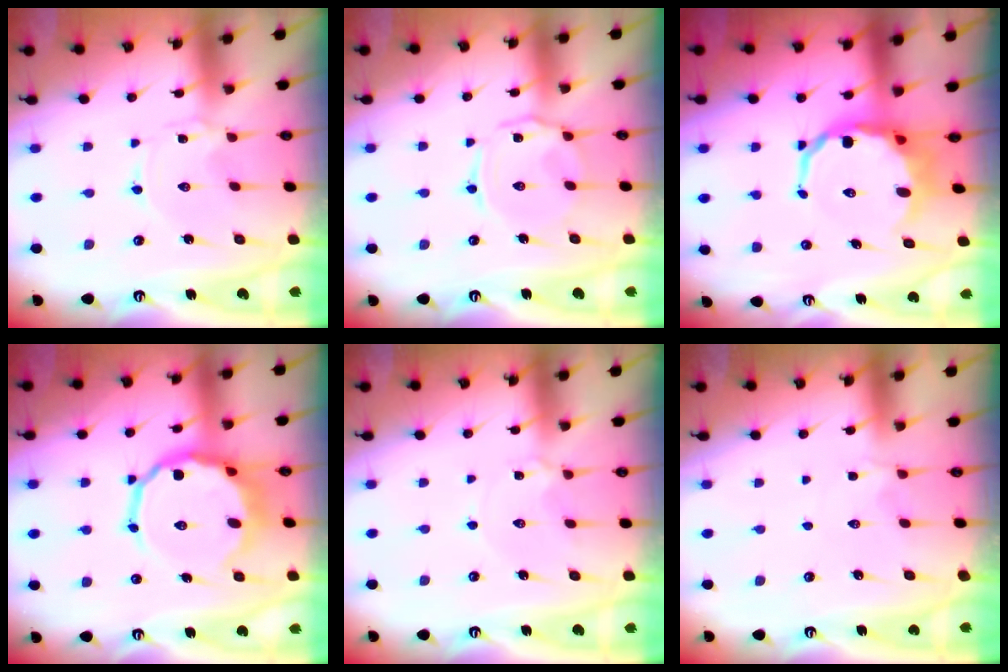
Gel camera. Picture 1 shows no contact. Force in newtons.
{"total": 6.1, "press": 6.1, "slide": 0.4}
{"total": 10.5, "press": 10.2, "slide": 2.7}
{"total": 12.2, "press": 11.8, "slide": 3.1}
{"total": 1.7, "press": 1.7, "slide": 0.2}
{"total": 1.1, "press": 0.9, "slide": 0.6}